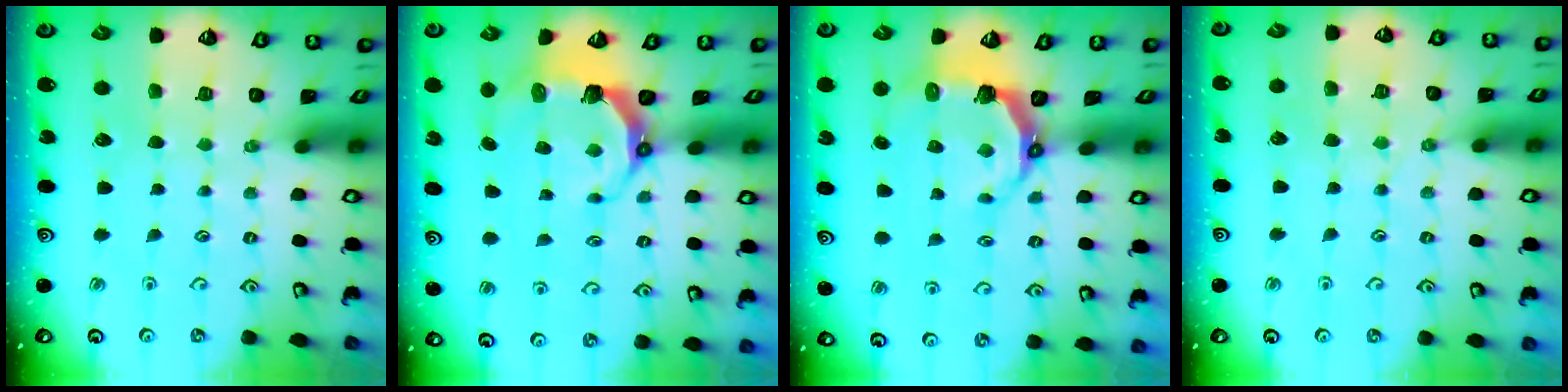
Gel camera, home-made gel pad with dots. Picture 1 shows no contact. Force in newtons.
{"total": 6.5, "press": 4.9, "slide": 4.2}
{"total": 6.8, "press": 5.1, "slide": 4.5}
{"total": 4.0, "press": 3.9, "slide": 0.6}